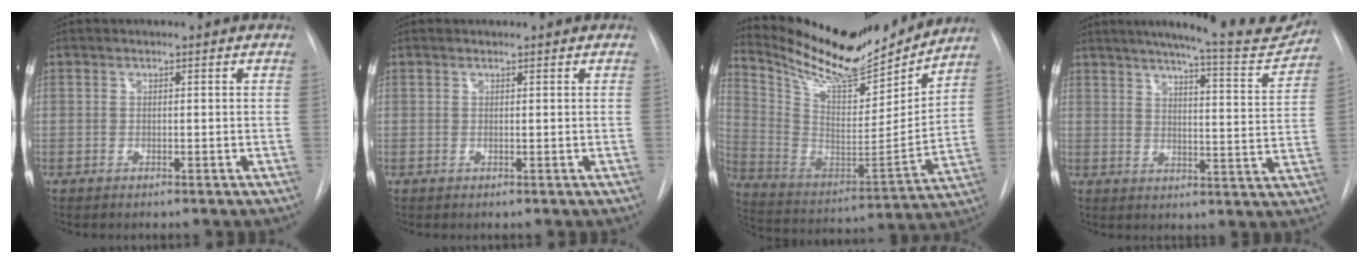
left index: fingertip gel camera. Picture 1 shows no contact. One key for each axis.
{"total": 0.0}
{"total": 20.4, "fx": 18.6, "fy": 4.0, "fz": 7.3, "tx": -0.146, "ty": -0.030, "tz": 0.307}
{"total": 16.9, "fx": 15.2, "fy": 1.3, "fz": 7.2, "tx": -0.099, "ty": -0.048, "tz": 0.183}